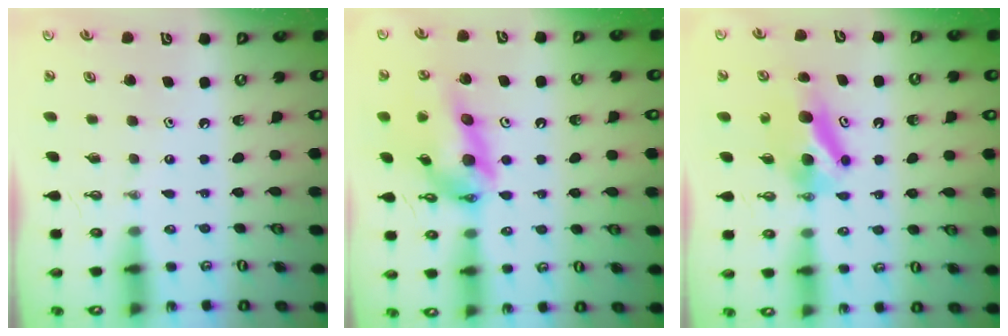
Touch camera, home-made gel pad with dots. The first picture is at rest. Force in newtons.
{"total": 15.2, "press": 15.2, "slide": 1.5}
{"total": 7.3, "press": 6.8, "slide": 2.5}